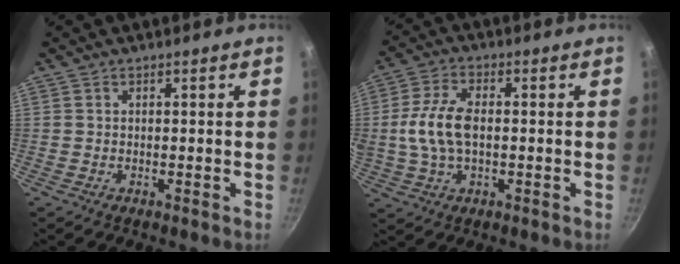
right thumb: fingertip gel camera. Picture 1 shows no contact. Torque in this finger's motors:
{"motor_torque": [2.48, 2.53, 1.56, -1.21, 0.58]}